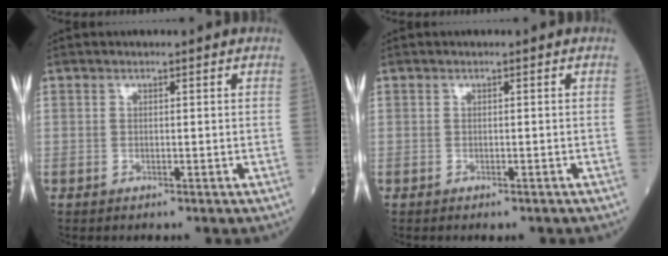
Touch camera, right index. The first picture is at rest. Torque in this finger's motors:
{"motor_torque": [-0.09, -0.08, -0.03, -0.01]}